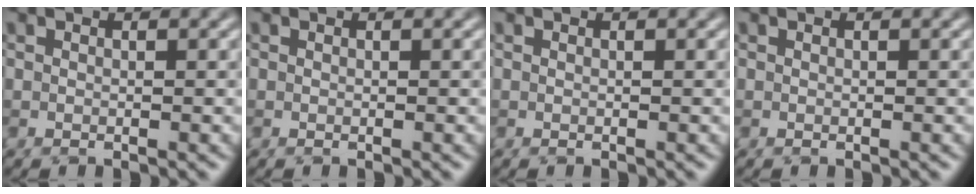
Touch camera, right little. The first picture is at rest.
{"total": 0.0}
{"total": 0.0}
{"total": 0.0}